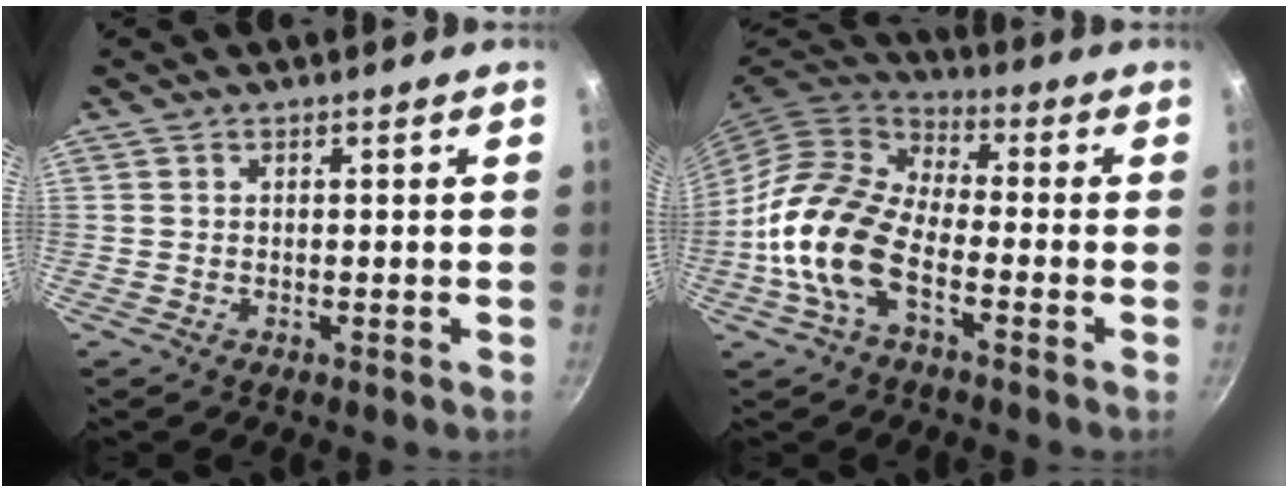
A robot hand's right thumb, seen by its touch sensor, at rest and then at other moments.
{"total": 15.7, "force": [-4.9, 8.4, 12.3], "torque": [-0.223, 0.038, -0.112]}